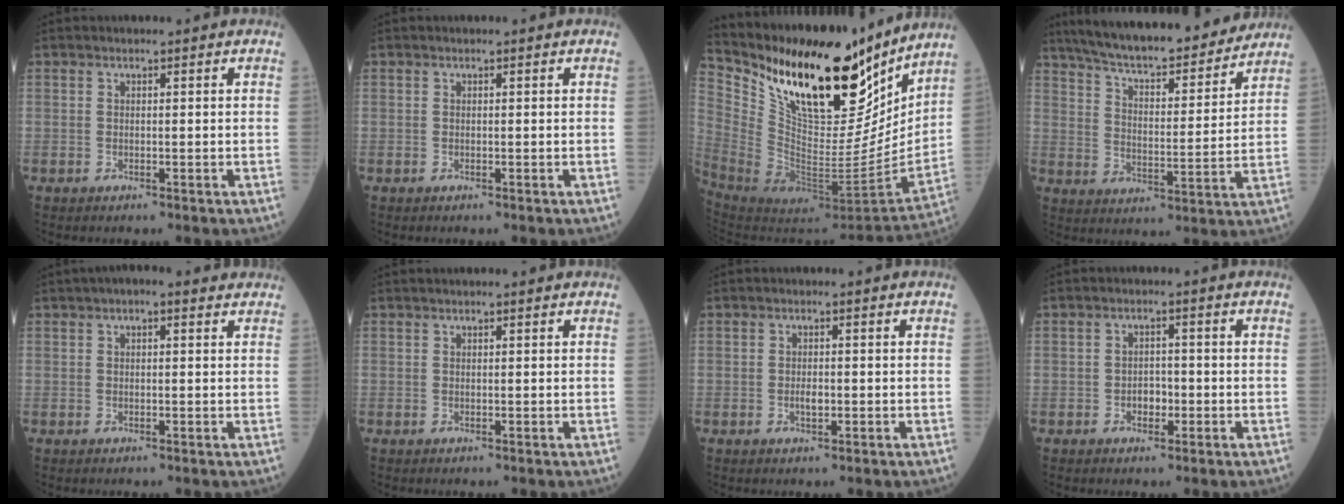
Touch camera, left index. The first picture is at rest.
{"total": 0.0}
{"total": 27.2, "force": [20.6, 8.7, 15.6], "torque": [-0.291, -0.022, 0.345]}
{"total": 20.4, "force": [18.2, 3.2, 8.7], "torque": [-0.144, 0.005, 0.269]}
{"total": 4.2, "force": [2.8, 1.3, 2.8], "torque": [-0.040, 0.033, 0.037]}
{"total": 1.8, "force": [1.5, 0.2, 1.0], "torque": [-0.010, 0.021, 0.022]}
{"total": 1.5, "force": [-0.3, 0.7, 1.3], "torque": [-0.027, 0.000, -0.004]}
{"total": 2.3, "force": [-0.8, 1.6, 1.5], "torque": [-0.020, 0.006, -0.012]}